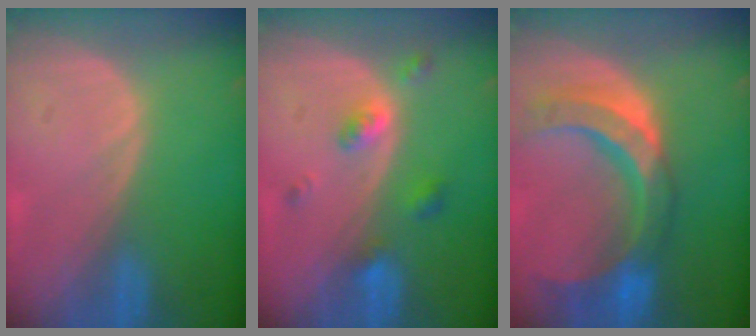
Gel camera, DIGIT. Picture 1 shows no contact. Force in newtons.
{"total": 4.3, "press": 4.0, "slide": 1.6}
{"total": 11.4, "press": 9.6, "slide": 6.1}